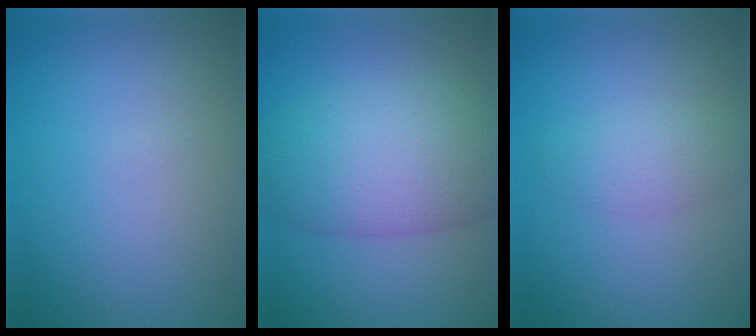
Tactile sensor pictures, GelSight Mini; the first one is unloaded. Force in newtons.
{"total": 8.1, "press": 8.1, "slide": 0.3}
{"total": 2.3, "press": 2.3, "slide": 0.1}